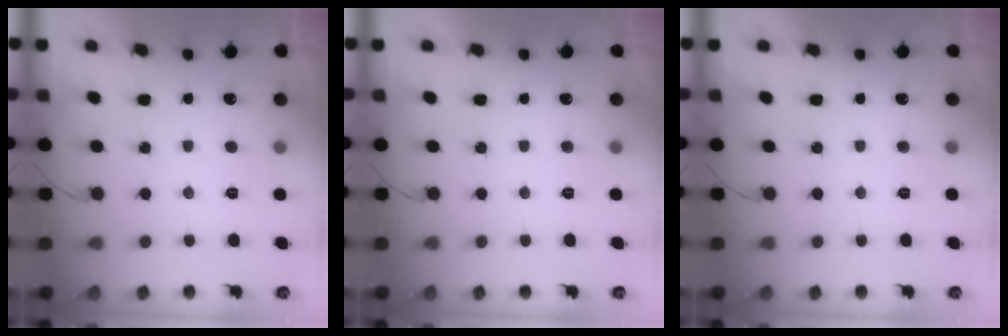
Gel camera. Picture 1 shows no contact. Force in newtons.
{"total": 0.0}
{"total": 0.0}